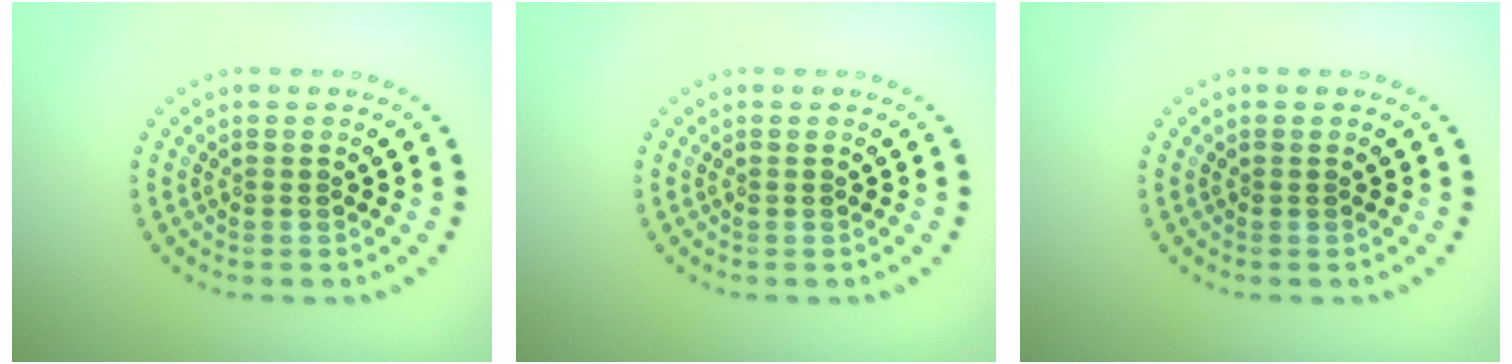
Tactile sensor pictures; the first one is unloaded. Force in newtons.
{"total": 0.0}
{"total": 0.0}